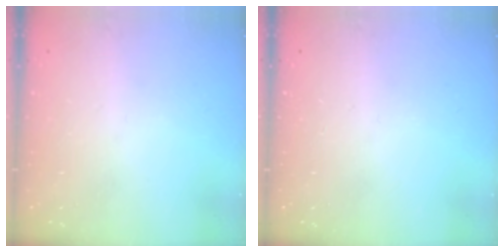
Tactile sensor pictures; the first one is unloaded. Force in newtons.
{"total": 0.0}